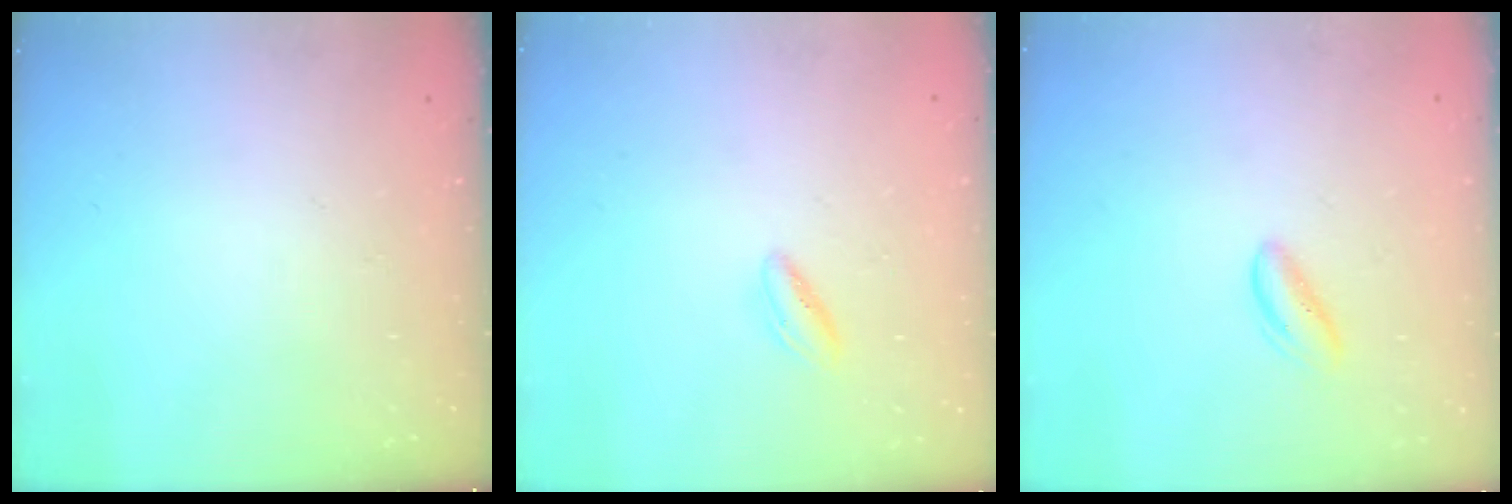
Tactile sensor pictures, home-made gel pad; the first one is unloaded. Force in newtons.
{"total": 3.5, "press": 3.3, "slide": 1.1}
{"total": 2.9, "press": 2.9, "slide": 0.3}